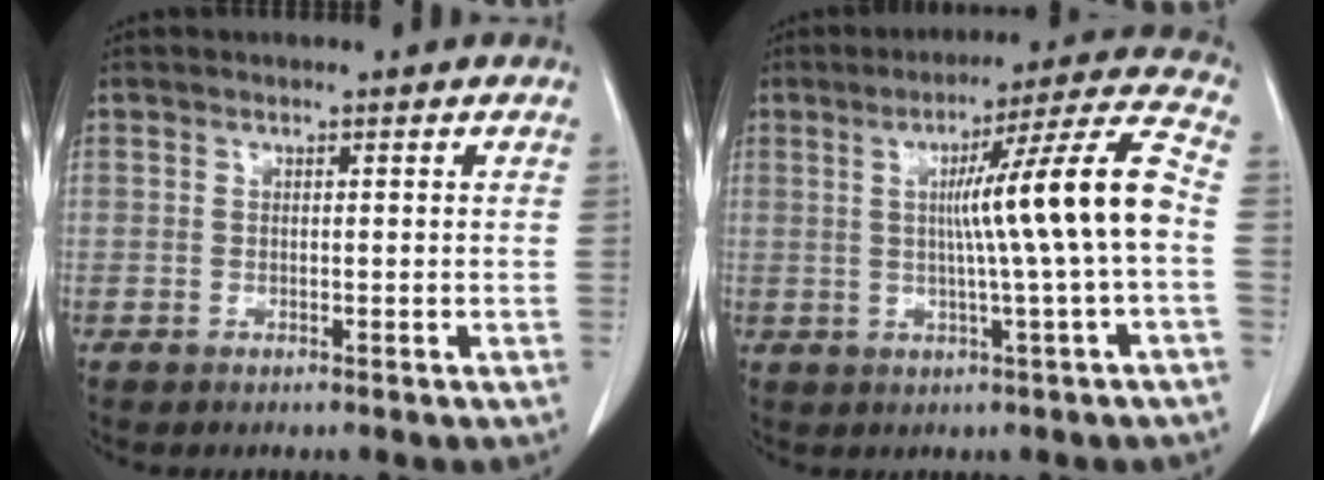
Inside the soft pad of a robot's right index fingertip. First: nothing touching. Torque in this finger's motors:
{"motor_torque": [1.39, -0.18, 0.63, 0.21]}